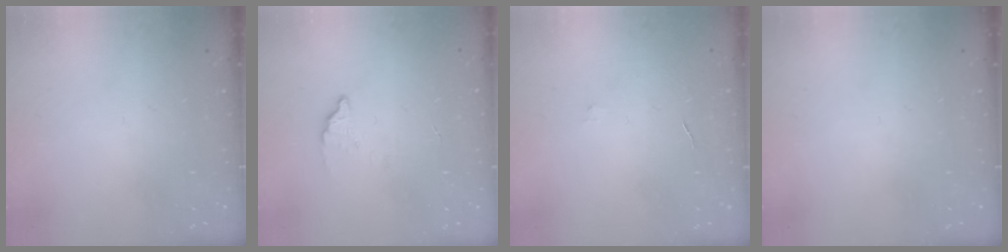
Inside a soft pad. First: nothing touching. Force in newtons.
{"total": 2.1, "press": 2.1, "slide": 0.1}
{"total": 2.9, "press": 2.9, "slide": 0.2}
{"total": 0.0}